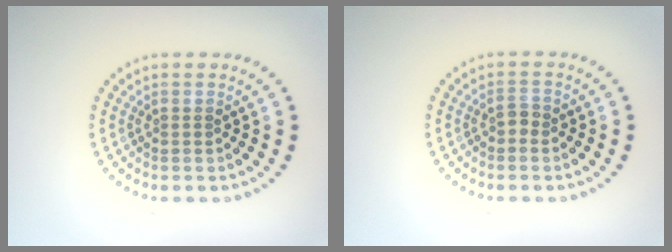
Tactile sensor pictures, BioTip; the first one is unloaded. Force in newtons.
{"total": 0.9, "press": 0.8, "slide": 0.3}